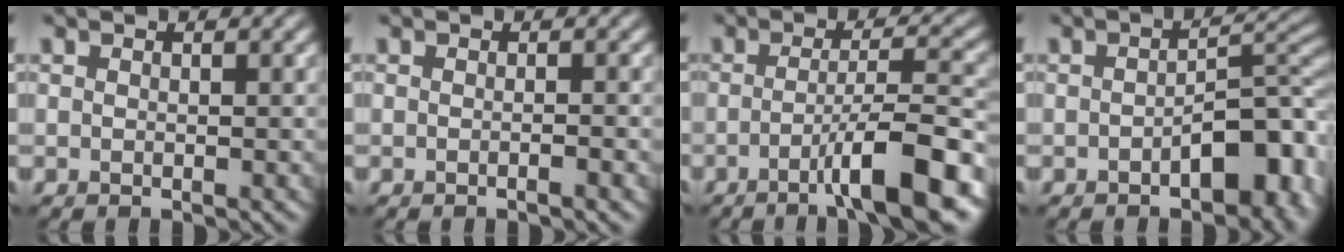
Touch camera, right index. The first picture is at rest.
{"total": 1.2, "force": [-0.4, 0.2, 1.1], "torque": [-0.012, -0.002, -0.011]}
{"total": 8.4, "force": [-3.9, 1.4, 7.3], "torque": [-0.102, 0.015, -0.065]}
{"total": 6.6, "force": [-2.3, 3.2, 5.3], "torque": [-0.056, 0.011, -0.037]}